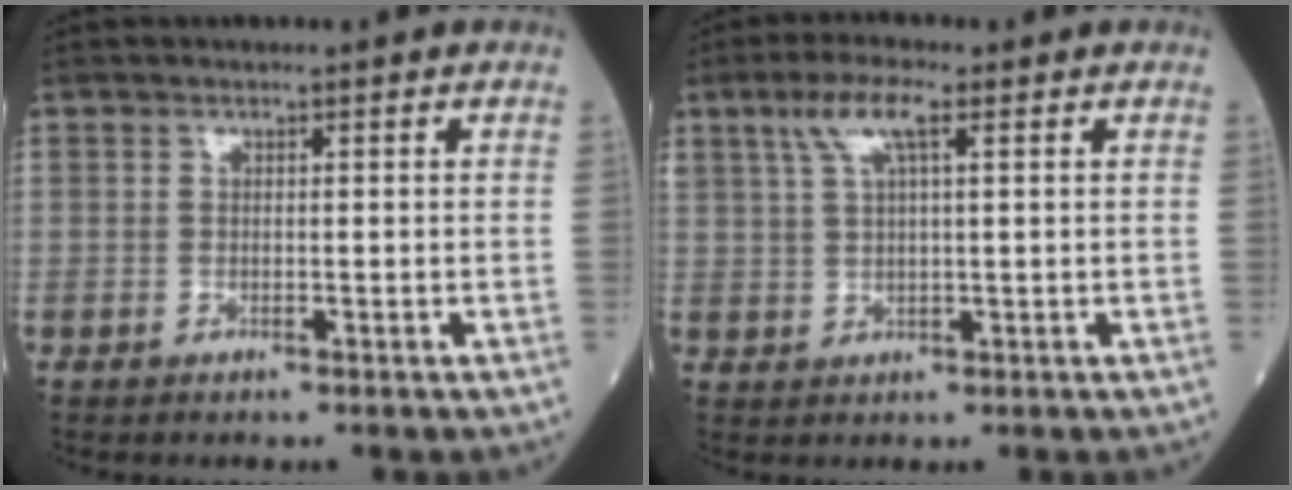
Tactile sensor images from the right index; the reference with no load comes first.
{"total": 5.4, "force": [2.7, 1.1, 4.6], "torque": [-0.099, 0.017, 0.055]}